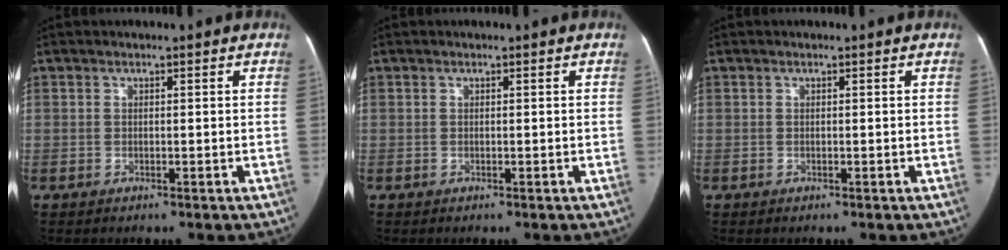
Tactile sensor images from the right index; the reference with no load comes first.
{"total": 0.0}
{"total": 0.0}